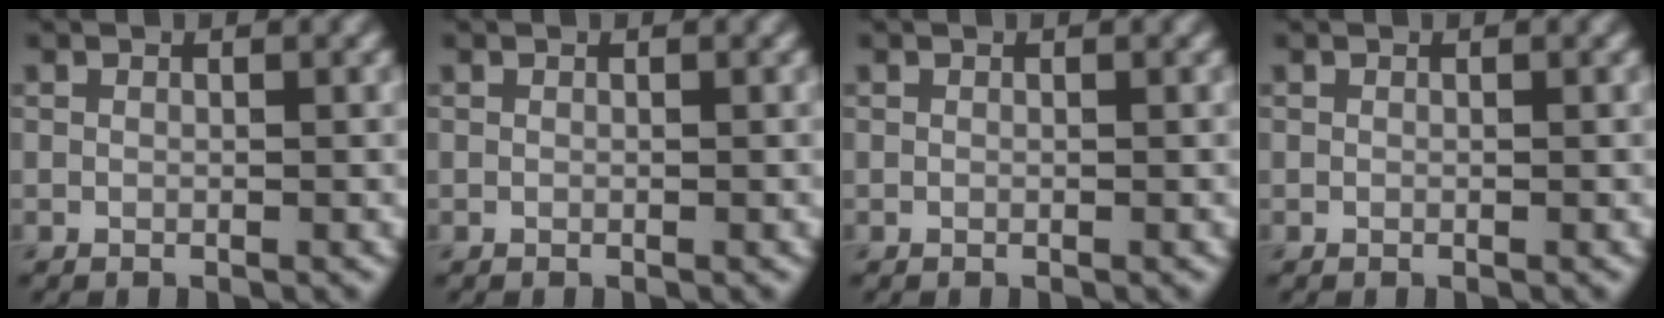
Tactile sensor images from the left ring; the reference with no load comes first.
{"total": 0.0}
{"total": 0.0}
{"total": 0.0}